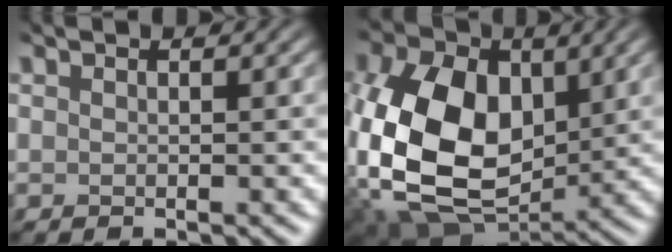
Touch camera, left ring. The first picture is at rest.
{"total": 13.6, "force": [-1.1, 9.1, 10.0], "torque": [-0.233, -0.019, -0.021]}